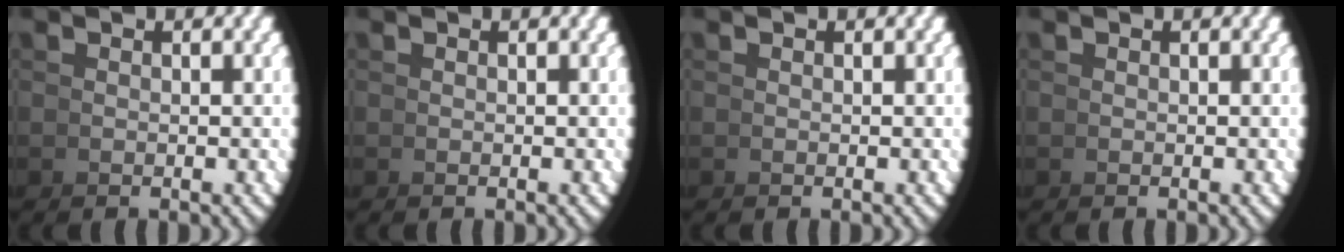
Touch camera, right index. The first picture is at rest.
{"total": 0.0}
{"total": 0.0}
{"total": 0.0}